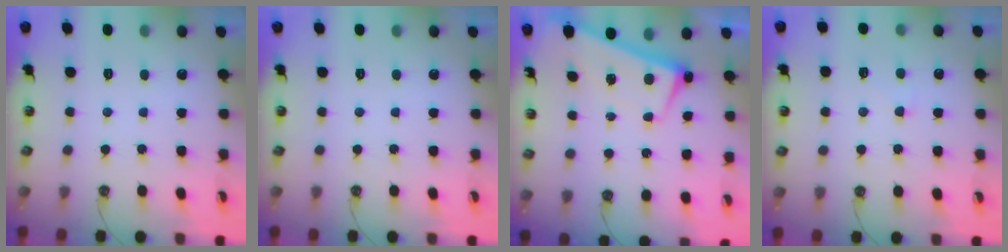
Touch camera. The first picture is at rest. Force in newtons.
{"total": 0.0}
{"total": 1.2, "press": 0.8, "slide": 0.9}
{"total": 2.9, "press": 2.7, "slide": 0.9}